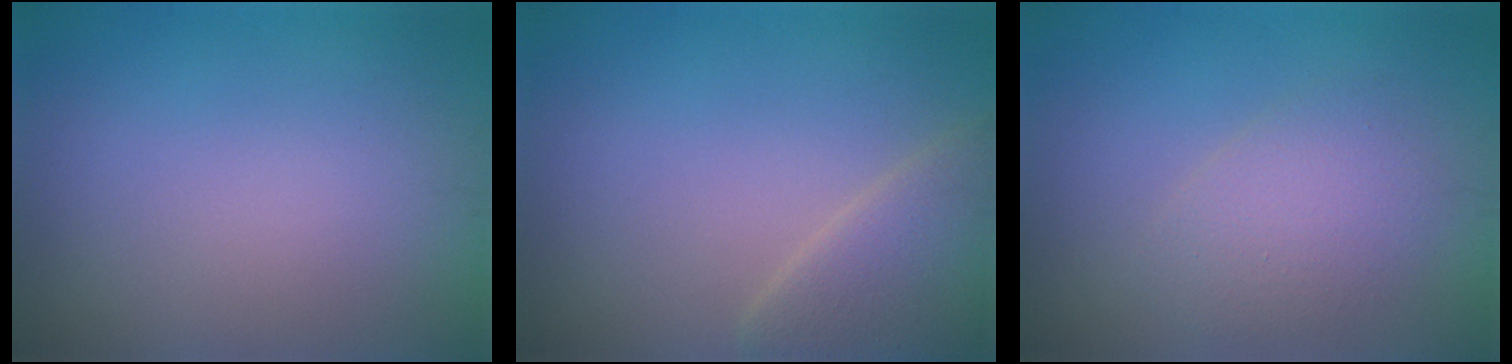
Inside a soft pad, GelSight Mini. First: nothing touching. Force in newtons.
{"total": 4.0, "press": 4.0, "slide": 0.3}
{"total": 3.0, "press": 3.0, "slide": 0.2}